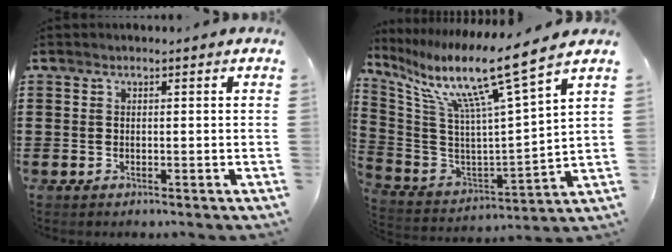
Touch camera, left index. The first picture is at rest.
{"total": 12.6, "force": [8.6, -0.3, 9.2], "torque": [-0.197, -0.060, 0.130]}